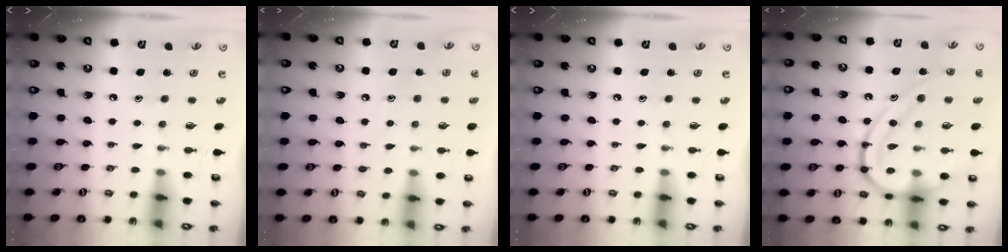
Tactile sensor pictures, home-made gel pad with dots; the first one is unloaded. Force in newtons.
{"total": 5.9, "press": 5.8, "slide": 0.7}
{"total": 0.0}
{"total": 18.0, "press": 17.9, "slide": 1.7}